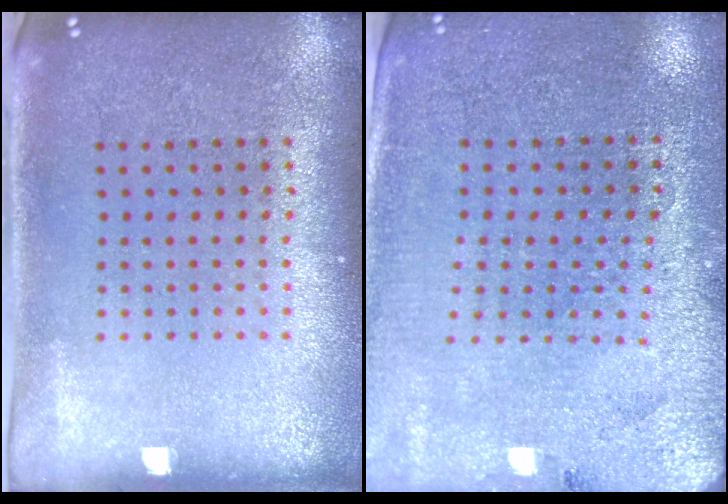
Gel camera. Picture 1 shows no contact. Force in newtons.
{"total": 2.8, "press": 2.8, "slide": 0.5}